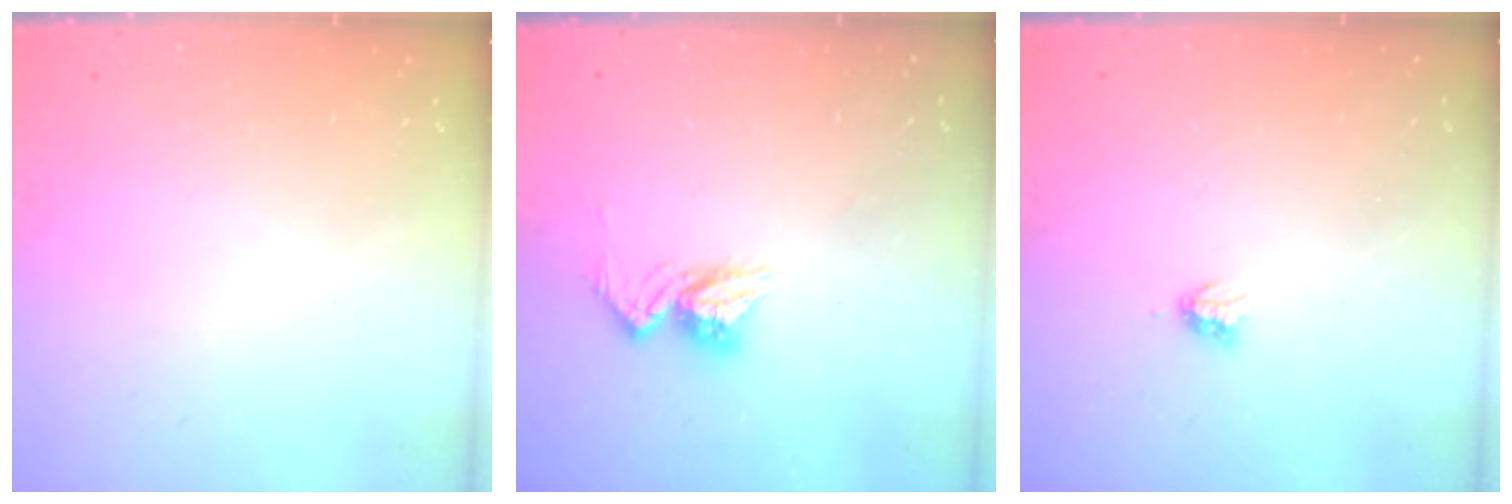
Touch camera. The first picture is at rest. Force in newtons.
{"total": 9.6, "press": 9.6, "slide": 0.8}
{"total": 2.9, "press": 2.9, "slide": 0.5}